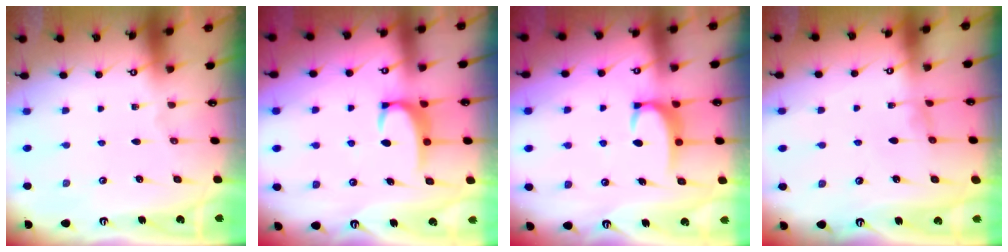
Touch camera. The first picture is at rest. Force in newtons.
{"total": 3.6, "press": 3.6, "slide": 0.2}
{"total": 3.4, "press": 3.3, "slide": 0.4}
{"total": 1.0, "press": 0.9, "slide": 0.3}